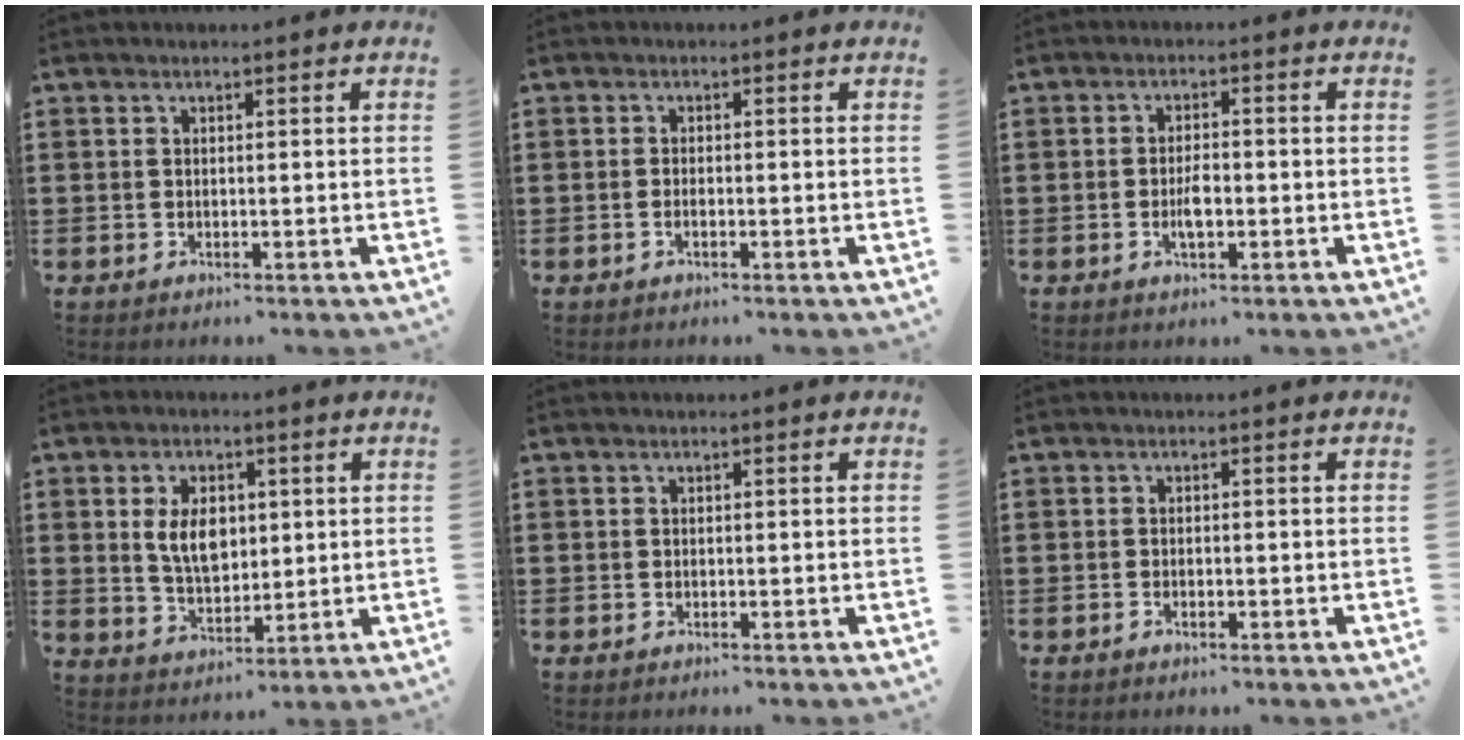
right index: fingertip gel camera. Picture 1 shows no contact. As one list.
[{"total": 0.8, "force": [-0.5, 0.0, 0.7], "torque": [-0.016, -0.008, -0.007]}, {"total": 3.3, "force": [-0.8, 1.4, 2.9], "torque": [-0.060, 0.000, -0.015]}, {"total": 6.5, "force": [1.2, 4.0, 5.0], "torque": [-0.107, 0.008, 0.015]}, {"total": 0.0}, {"total": 0.6, "force": [-0.4, 0.4, 0.4], "torque": [-0.009, -0.003, -0.006]}]